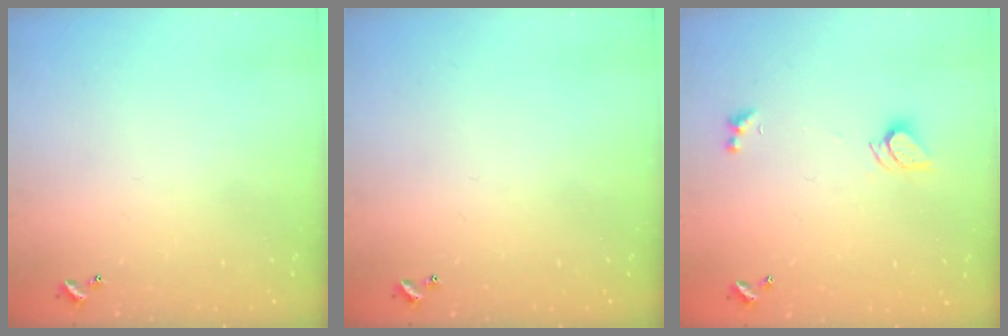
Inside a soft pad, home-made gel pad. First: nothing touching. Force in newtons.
{"total": 0.0}
{"total": 2.3, "press": 2.3, "slide": 0.2}